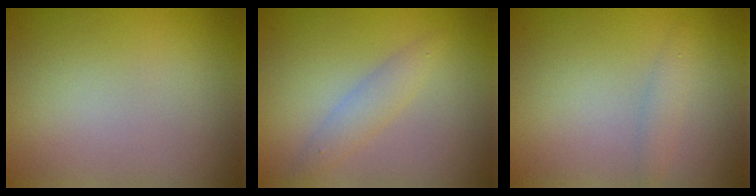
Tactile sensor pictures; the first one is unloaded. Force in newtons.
{"total": 2.0, "press": 2.0, "slide": 0.0}
{"total": 1.3, "press": 1.3, "slide": 0.0}